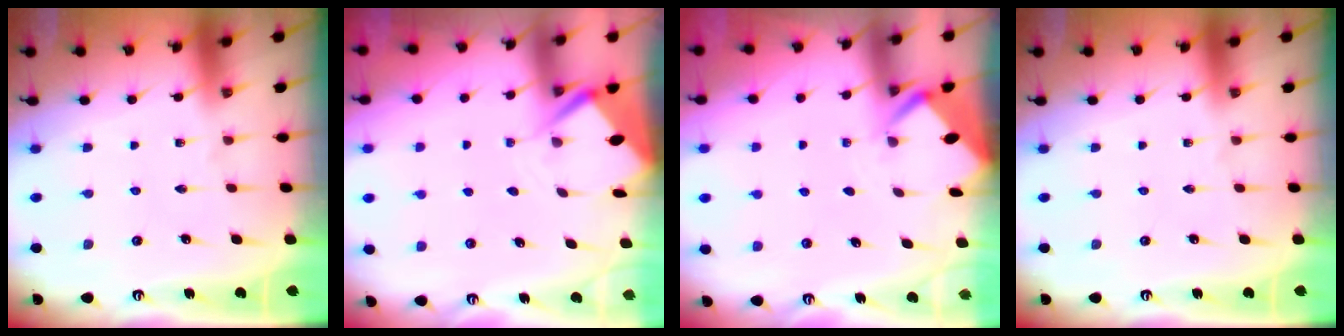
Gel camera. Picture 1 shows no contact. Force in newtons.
{"total": 3.4, "press": 3.4, "slide": 0.3}
{"total": 2.5, "press": 2.5, "slide": 0.1}
{"total": 0.0}